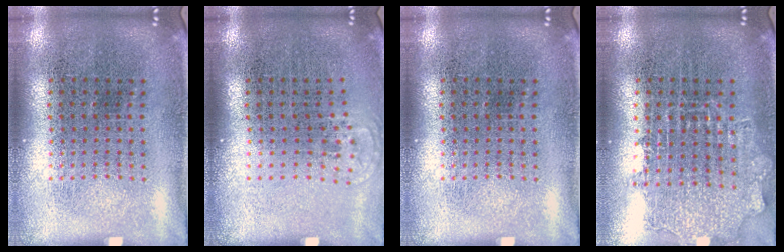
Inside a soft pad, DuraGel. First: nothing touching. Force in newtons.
{"total": 0.6, "press": 0.5, "slide": 0.3}
{"total": 0.0}
{"total": 1.2, "press": 1.2, "slide": 0.3}